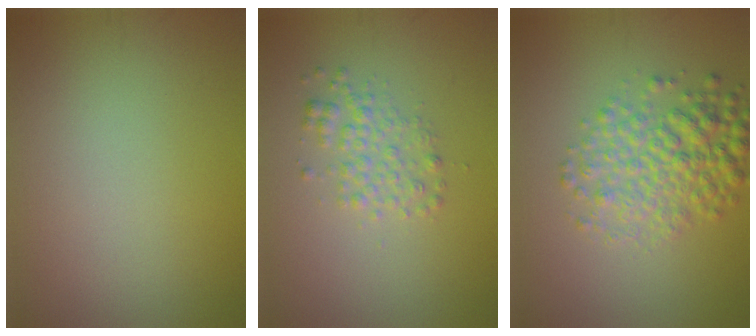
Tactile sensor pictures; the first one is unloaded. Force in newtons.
{"total": 2.2, "press": 2.2, "slide": 0.0}
{"total": 5.0, "press": 5.0, "slide": 0.1}